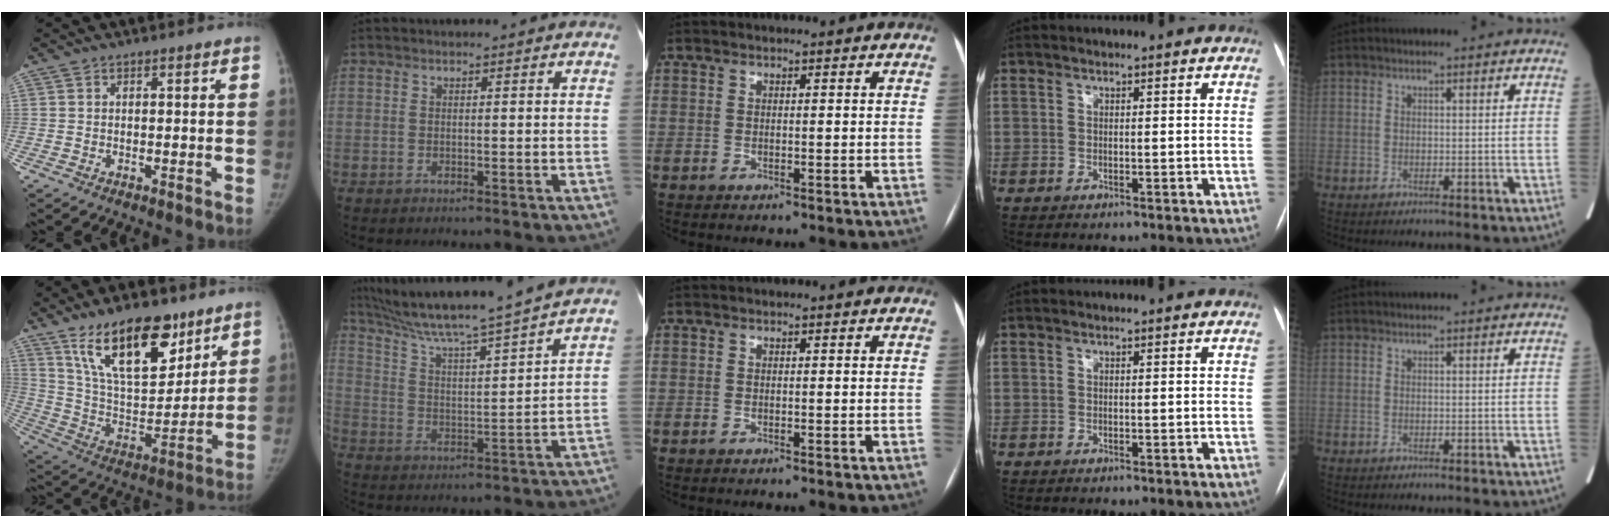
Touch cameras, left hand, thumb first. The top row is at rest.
{"thumb": {"total": 20.8, "force": [13.3, 9.4, 13.0], "torque": [-0.169, -0.068, 0.243]}, "index": {"total": 17.9, "force": [15.6, -1.6, 8.5], "torque": [-0.156, -0.005, 0.250]}}